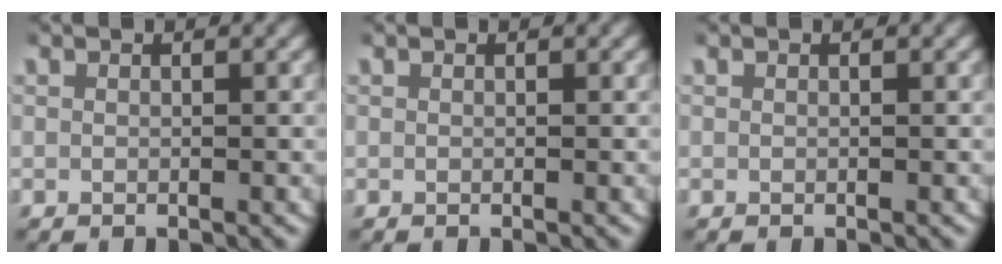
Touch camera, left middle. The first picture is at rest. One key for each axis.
{"total": 0.0}
{"total": 0.0}